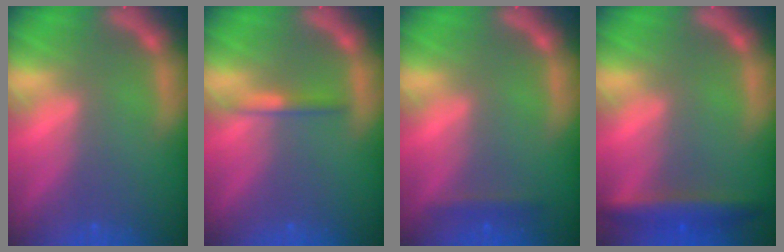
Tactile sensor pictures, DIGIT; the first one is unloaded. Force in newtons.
{"total": 1.4}
{"total": 1.4}
{"total": 4.0}